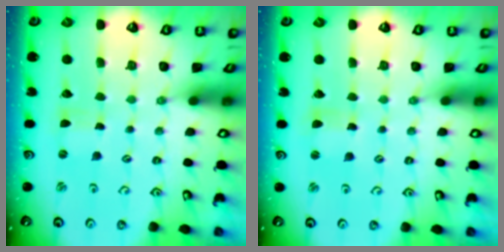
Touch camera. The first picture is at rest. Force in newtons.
{"total": 1.7, "press": 1.7, "slide": 0.4}